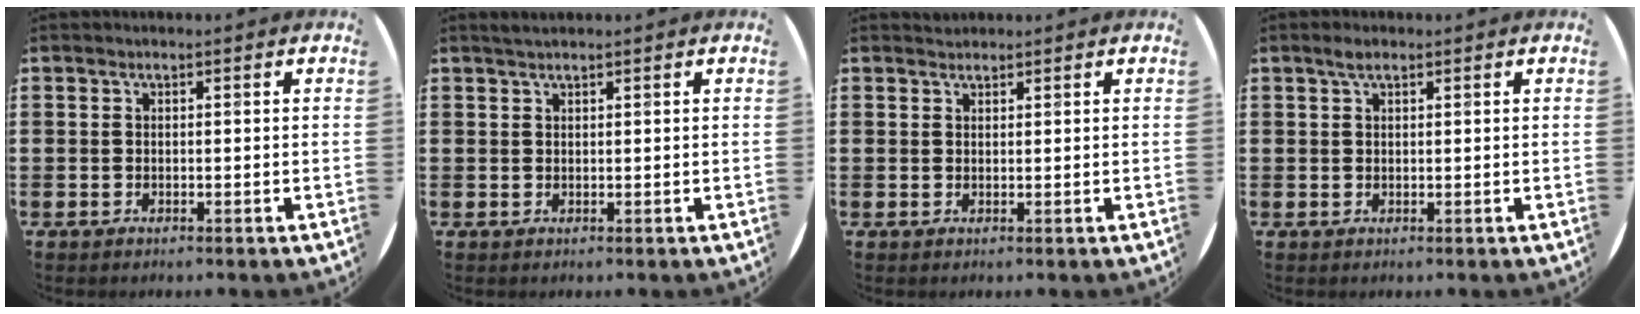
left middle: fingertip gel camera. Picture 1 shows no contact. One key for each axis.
{"total": 0.9, "fx": 0.8, "fy": -0.1, "fz": 0.3, "tx": -0.006, "ty": 0.000, "tz": 0.015}
{"total": 0.8, "fx": 0.8, "fy": 0.2, "fz": -0.1, "tx": 0.001, "ty": 0.002, "tz": 0.016}
{"total": 1.6, "fx": 1.1, "fy": 0.7, "fz": 1.0, "tx": -0.014, "ty": 0.002, "tz": 0.017}